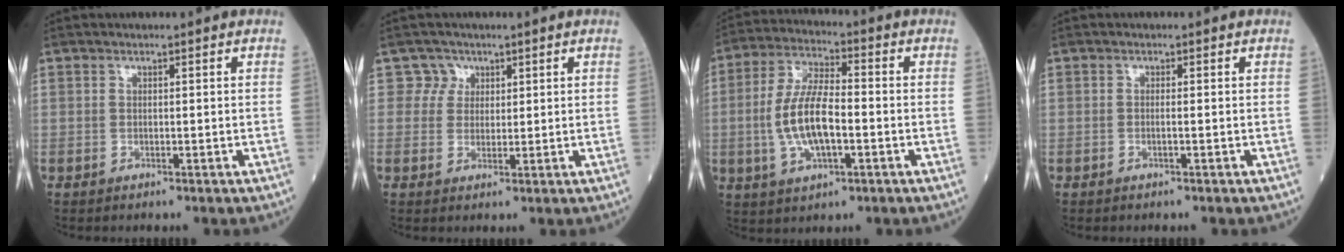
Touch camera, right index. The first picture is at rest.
{"total": 2.8, "force": [1.4, 2.3, -0.6], "torque": [0.021, 0.003, 0.020]}
{"total": 10.6, "force": [-1.6, 3.7, 9.8], "torque": [-0.207, 0.003, -0.029]}
{"total": 0.6, "force": [-0.1, -0.1, 0.5], "torque": [-0.012, 0.001, -0.001]}